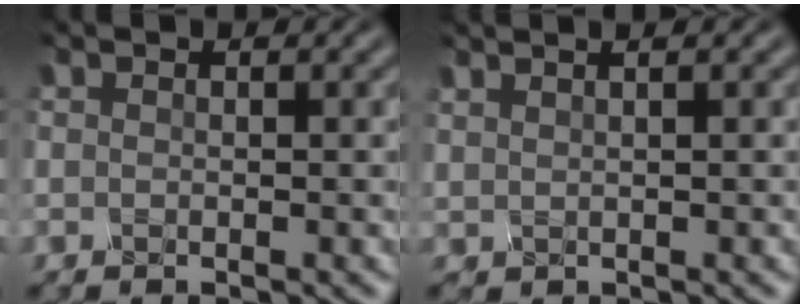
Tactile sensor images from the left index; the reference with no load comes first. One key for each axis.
{"total": 3.2, "fx": 2.2, "fy": 1.4, "fz": 1.8, "tx": -0.003, "ty": 0.028, "tz": 0.003}